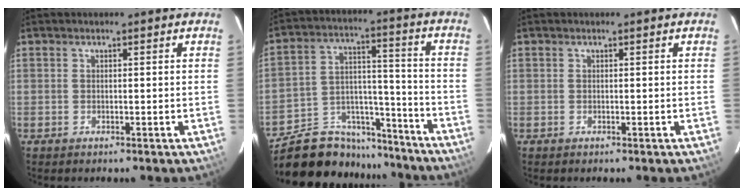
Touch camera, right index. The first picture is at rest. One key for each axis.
{"total": 19.3, "fx": -16.2, "fy": 8.7, "fz": 5.8, "tx": -0.125, "ty": 0.050, "tz": -0.238}
{"total": 0.0}